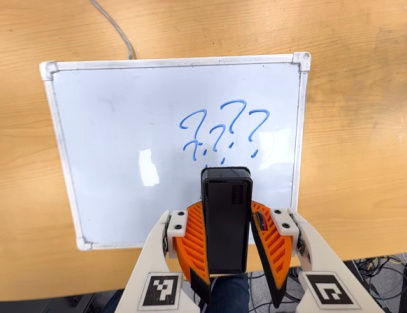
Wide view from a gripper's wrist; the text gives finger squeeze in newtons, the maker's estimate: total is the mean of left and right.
{"total": 5.5, "left": 4.9, "right": 6.1}